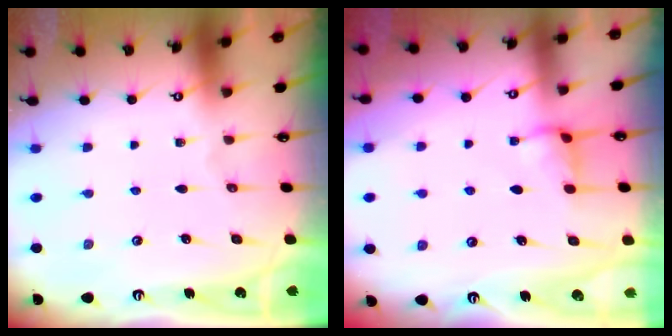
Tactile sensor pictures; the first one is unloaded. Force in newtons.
{"total": 2.0, "press": 1.9, "slide": 0.7}